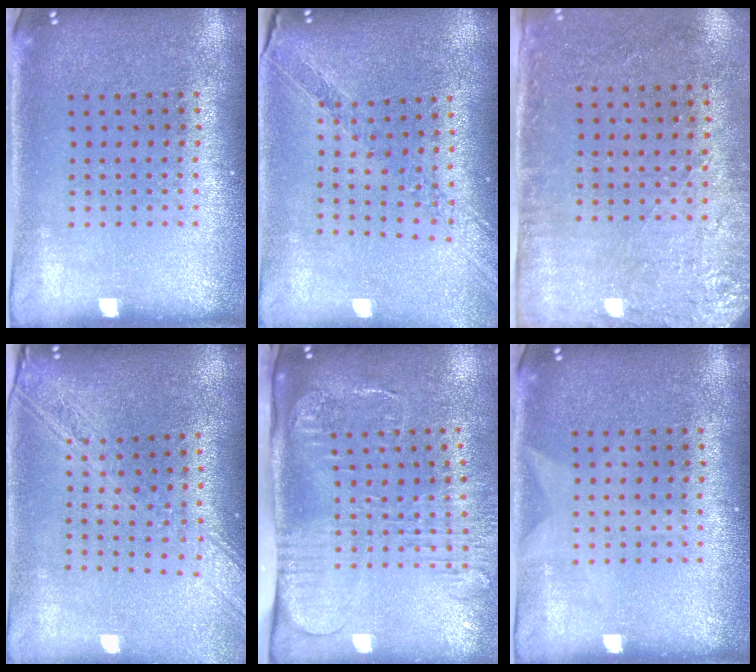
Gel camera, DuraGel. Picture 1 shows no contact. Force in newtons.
{"total": 1.2, "press": 1.2, "slide": 0.2}
{"total": 2.9, "press": 2.3, "slide": 1.7}
{"total": 2.1, "press": 1.8, "slide": 1.1}
{"total": 2.7, "press": 2.0, "slide": 1.7}
{"total": 0.6, "press": 0.6, "slide": 0.1}